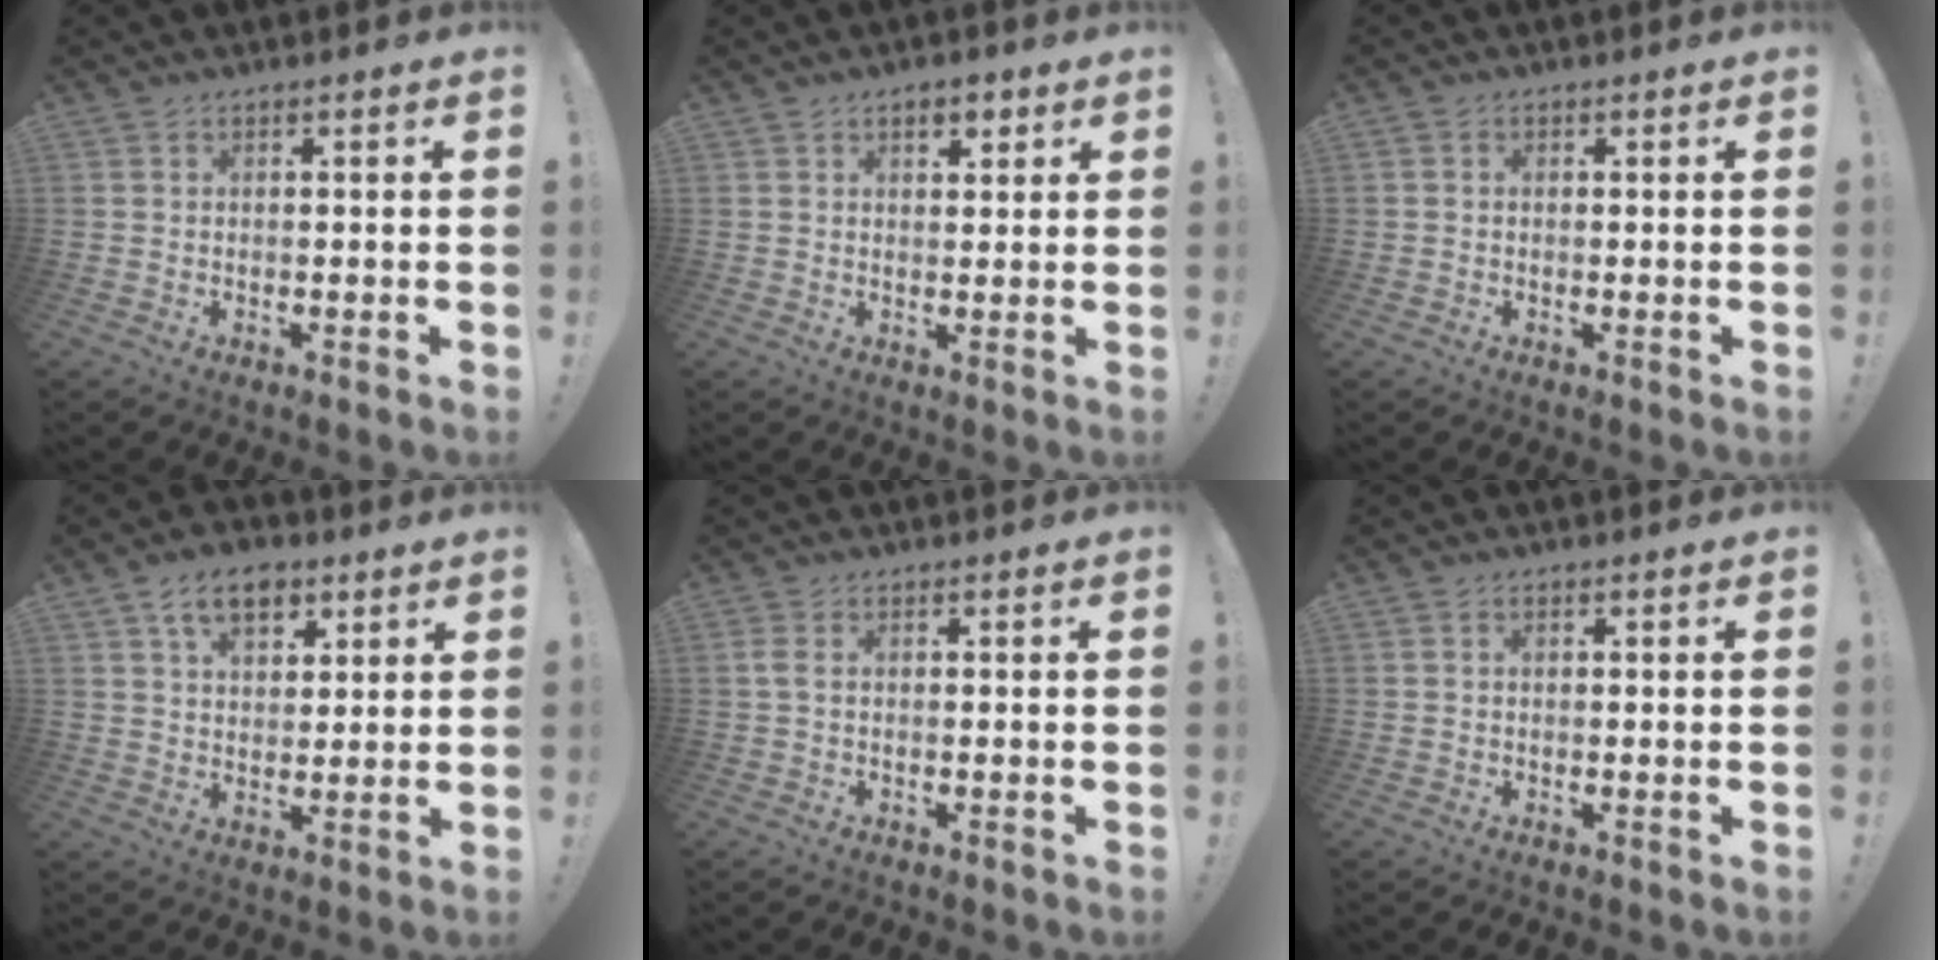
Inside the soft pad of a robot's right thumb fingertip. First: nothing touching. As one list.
[{"total": 3.5, "force": [2.0, 2.1, 2.0], "torque": [-0.019, -0.005, 0.031]}, {"total": 0.8, "force": [-0.3, 0.7, 0.3], "torque": [-0.008, 0.005, -0.005]}, {"total": 9.7, "force": [5.2, 6.1, 5.5], "torque": [-0.074, -0.015, 0.096]}, {"total": 1.7, "force": [0.3, 0.8, 1.5], "torque": [-0.032, 0.005, 0.005]}, {"total": 0.5, "force": [0.1, 0.4, 0.3], "torque": [-0.011, 0.004, 0.003]}]